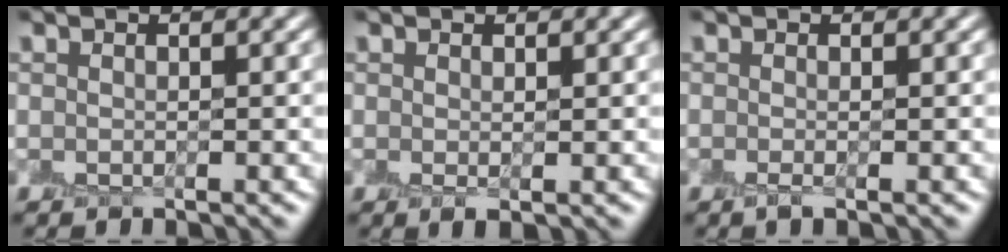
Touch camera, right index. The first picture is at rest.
{"total": 1.0, "force": [0.2, 0.2, 0.9], "torque": [-0.010, -0.001, 0.010]}
{"total": 0.9, "force": [-0.2, 0.3, 0.8], "torque": [-0.008, 0.000, -0.007]}